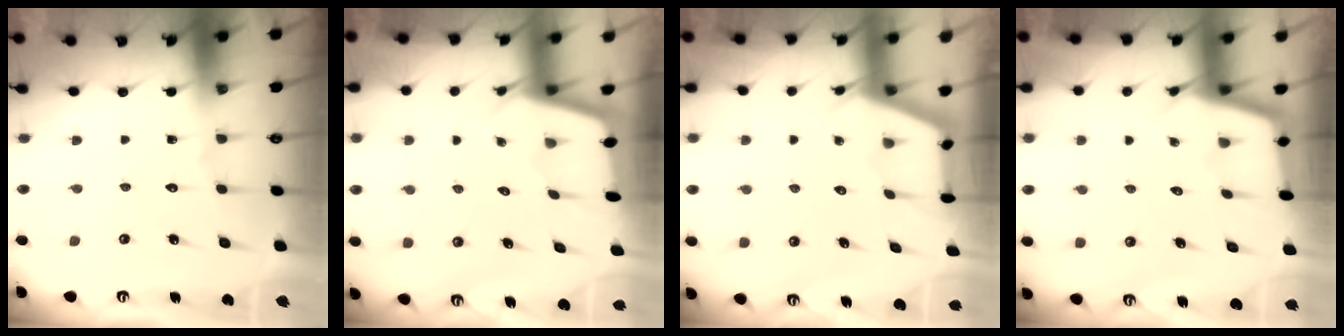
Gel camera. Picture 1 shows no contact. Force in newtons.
{"total": 1.9, "press": 1.9, "slide": 0.1}
{"total": 2.7, "press": 2.7, "slide": 0.4}
{"total": 2.5, "press": 2.5, "slide": 0.2}